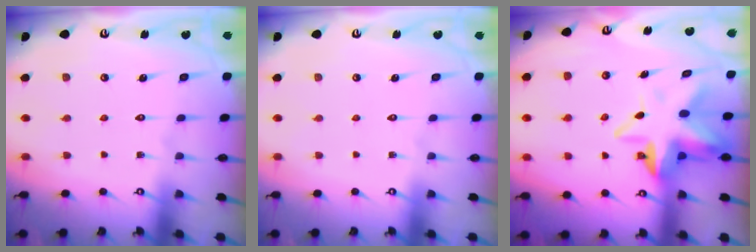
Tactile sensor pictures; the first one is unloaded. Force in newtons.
{"total": 0.0}
{"total": 9.6, "press": 9.5, "slide": 1.6}